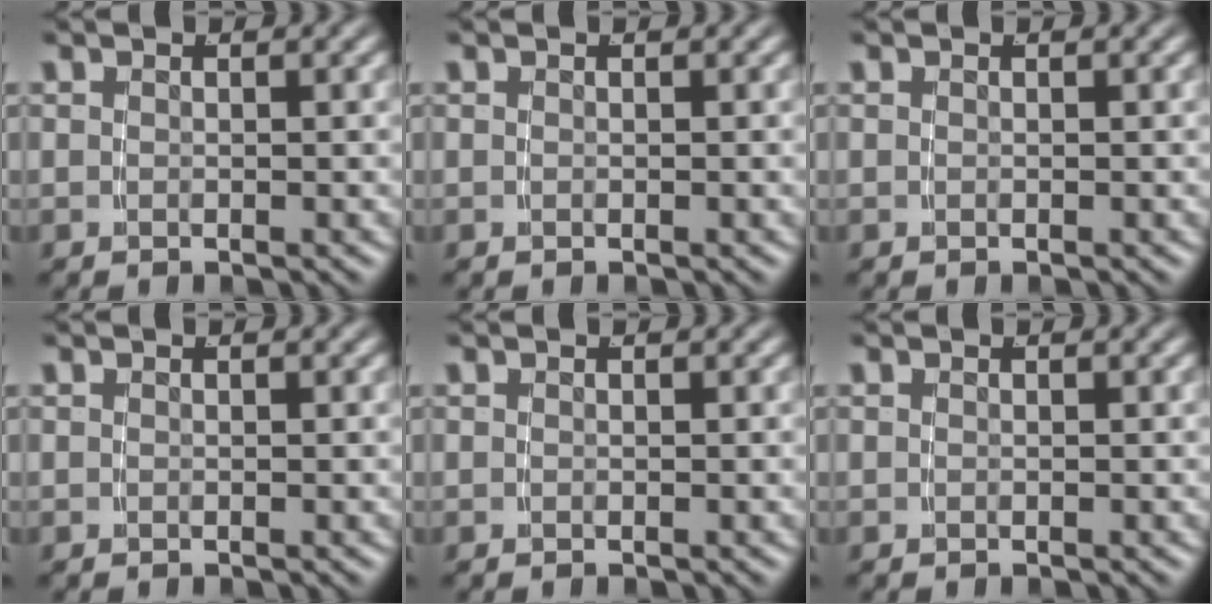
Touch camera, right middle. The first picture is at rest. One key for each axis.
{"total": 0.0}
{"total": 0.0}
{"total": 0.0}
{"total": 0.0}
{"total": 0.0}